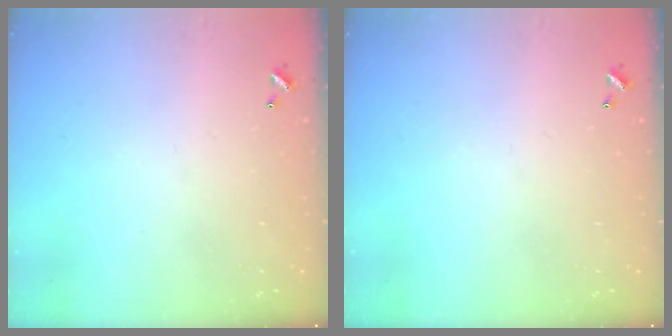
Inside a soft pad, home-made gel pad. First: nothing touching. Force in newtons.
{"total": 0.0}